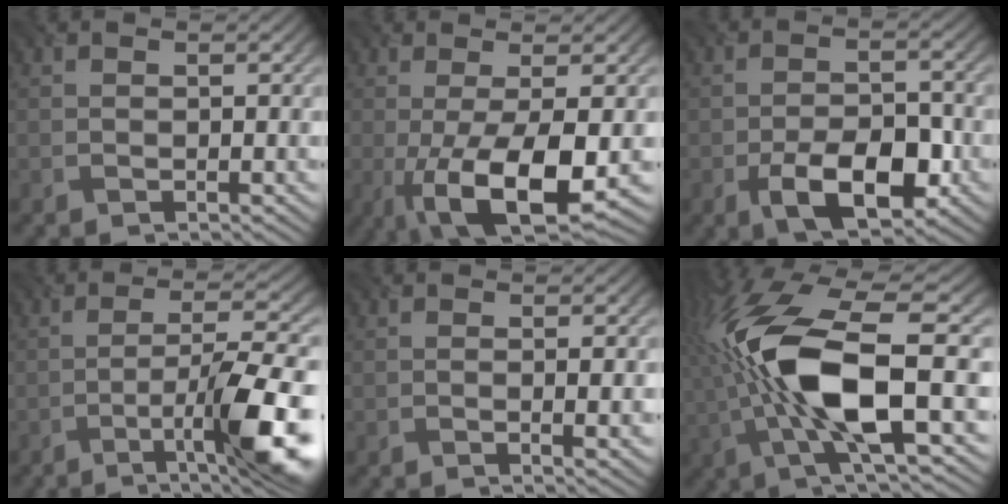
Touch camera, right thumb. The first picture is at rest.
{"total": 10.8, "force": [-2.7, 3.0, 10.0], "torque": [-0.182, -0.012, -0.033]}
{"total": 8.5, "force": [-3.6, 4.2, 6.4], "torque": [-0.111, -0.004, -0.063]}
{"total": 12.7, "force": [-5.1, 2.6, 11.3], "torque": [-0.166, 0.011, -0.079]}
{"total": 2.8, "force": [-0.1, 0.6, 2.7], "torque": [-0.041, 0.001, 0.000]}
{"total": 15.7, "force": [-0.8, 5.6, 14.6], "torque": [-0.321, 0.001, -0.016]}